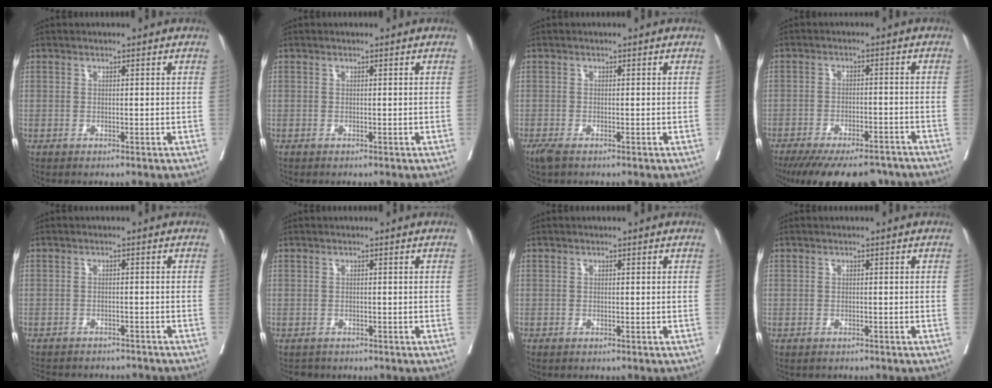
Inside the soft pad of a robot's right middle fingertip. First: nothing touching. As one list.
[{"total": 0.0}, {"total": 2.0, "force": [-1.5, 0.5, 1.3], "torque": [-0.029, -0.009, -0.028]}, {"total": 18.0, "force": [-14.9, 5.8, 8.5], "torque": [-0.150, -0.022, -0.202]}, {"total": 10.7, "force": [-9.9, 3.0, 2.9], "torque": [-0.053, 0.003, -0.118]}, {"total": 1.2, "force": [-1.1, 0.6, -0.2], "torque": [-0.001, -0.001, -0.018]}, {"total": 0.0}, {"total": 1.1, "force": [-1.0, 0.5, 0.2], "torque": [-0.009, -0.001, -0.014]}]